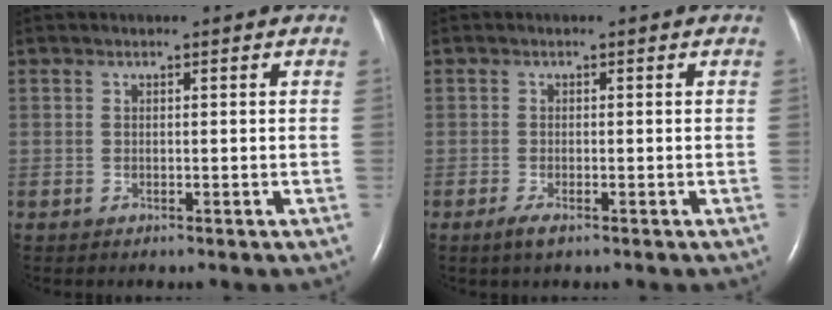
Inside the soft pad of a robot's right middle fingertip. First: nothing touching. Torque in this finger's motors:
{"motor_torque": [0.34, -0.15, -0.01, 0.00]}